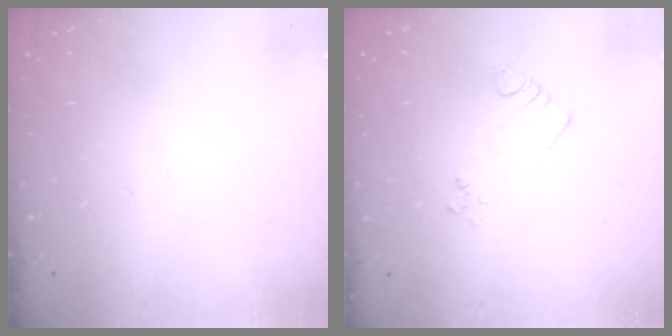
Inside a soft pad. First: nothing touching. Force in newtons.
{"total": 4.3, "press": 4.3, "slide": 0.4}